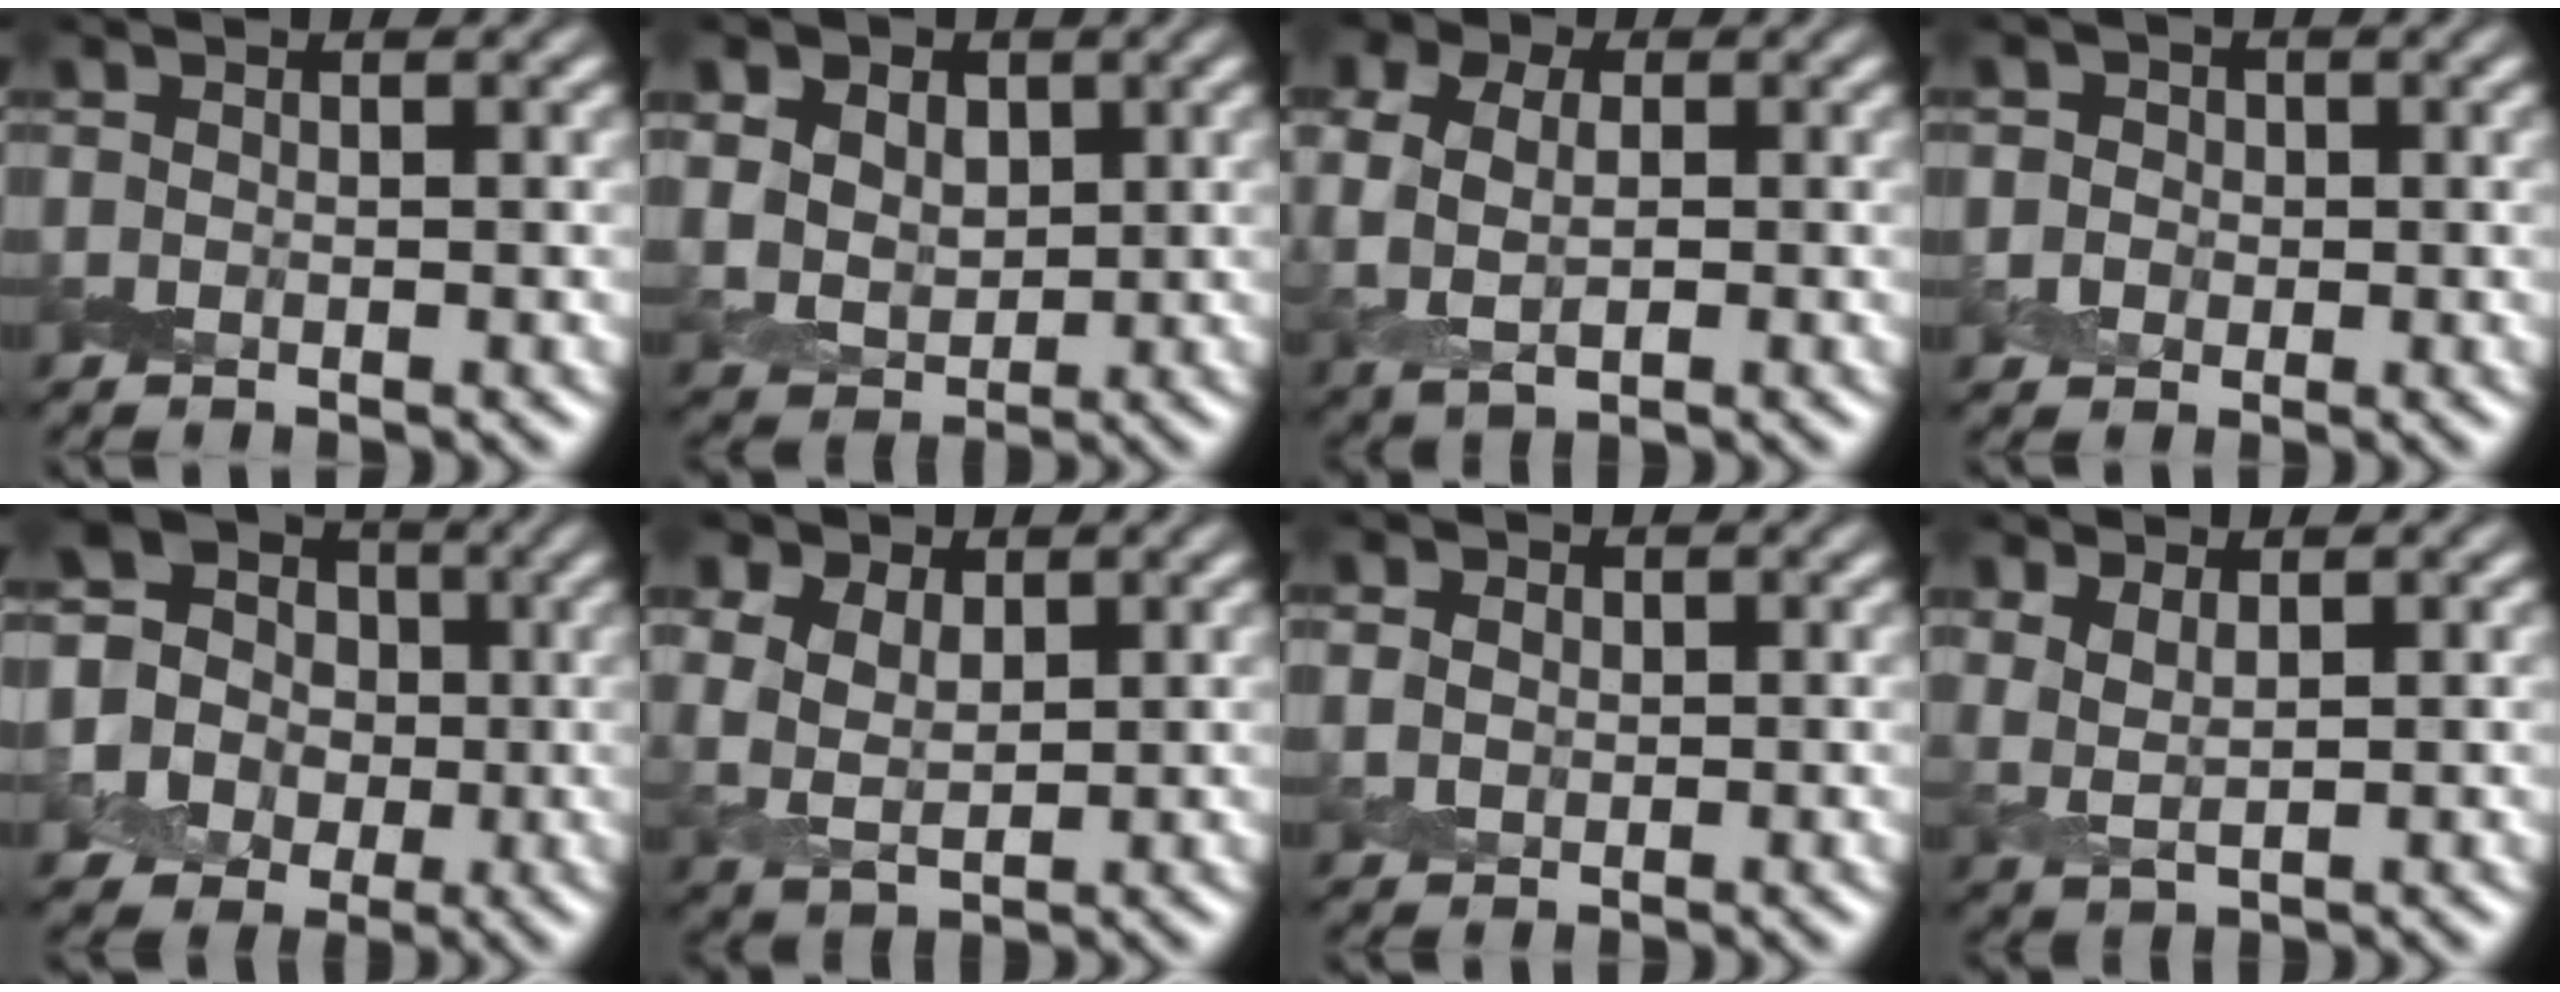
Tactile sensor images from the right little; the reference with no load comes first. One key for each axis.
{"total": 8.6, "fx": 3.2, "fy": 6.3, "fz": 4.8, "tx": -0.091, "ty": 0.021, "tz": 0.041}
{"total": 8.3, "fx": 2.2, "fy": 6.1, "fz": 5.2, "tx": -0.095, "ty": 0.028, "tz": 0.007}
{"total": 2.7, "fx": 0.4, "fy": 2.5, "fz": 0.9, "tx": 0.003, "ty": 0.008, "tz": -0.005}
{"total": 10.6, "fx": -0.7, "fy": 10.1, "fz": 3.2, "tx": -0.108, "ty": 0.019, "tz": -0.040}
{"total": 5.6, "fx": 2.3, "fy": 3.8, "fz": 3.4, "tx": -0.079, "ty": 0.013, "tz": 0.035}
{"total": 2.2, "fx": 0.7, "fy": 1.7, "fz": 1.2, "tx": -0.026, "ty": 0.008, "tz": 0.008}
{"total": 2.4, "fx": 1.1, "fy": 1.2, "fz": 1.8, "tx": -0.044, "ty": -0.006, "tz": 0.028}